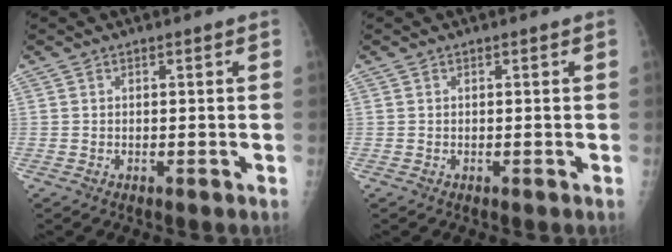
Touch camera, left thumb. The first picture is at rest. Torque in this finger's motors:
{"motor_torque": [-0.10, 0.10, -0.06, -0.08, 0.00]}